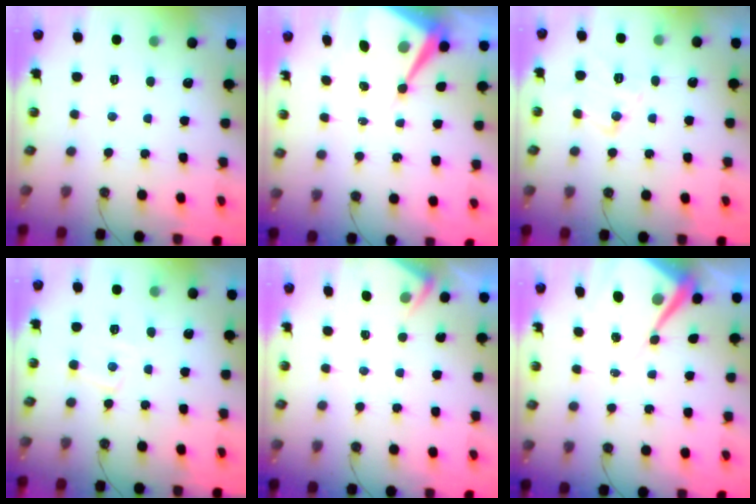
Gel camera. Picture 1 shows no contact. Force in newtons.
{"total": 11.8, "press": 11.7, "slide": 1.2}
{"total": 12.6, "press": 12.6, "slide": 0.7}
{"total": 7.0, "press": 6.9, "slide": 0.4}
{"total": 3.7, "press": 3.7, "slide": 0.4}
{"total": 9.6, "press": 9.6, "slide": 0.7}